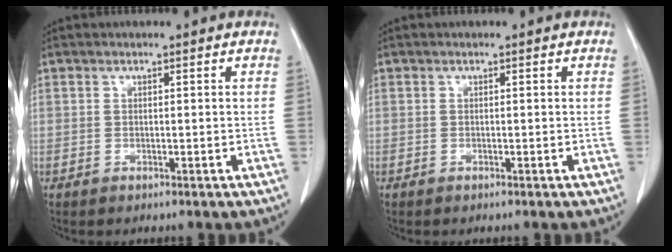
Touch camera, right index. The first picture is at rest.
{"total": 0.0}